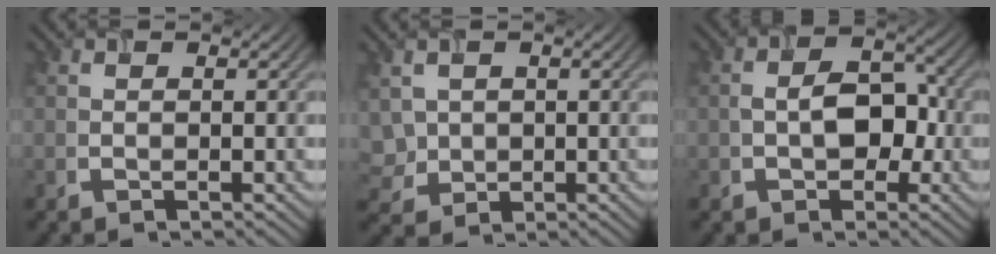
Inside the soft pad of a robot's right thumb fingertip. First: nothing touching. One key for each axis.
{"total": 3.5, "fx": 0.4, "fy": 3.2, "fz": 1.4, "tx": -0.049, "ty": -0.007, "tz": 0.011}
{"total": 5.6, "fx": -0.9, "fy": 3.8, "fz": 4.1, "tx": -0.054, "ty": -0.002, "tz": -0.016}